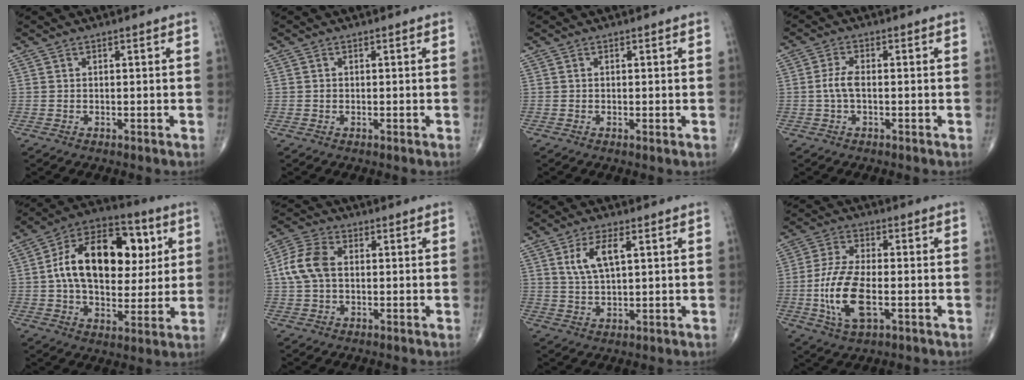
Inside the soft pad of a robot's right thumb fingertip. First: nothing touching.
{"total": 0.6, "force": [-0.1, 0.5, 0.3], "torque": [-0.004, 0.002, -0.004]}
{"total": 0.0}
{"total": 3.3, "force": [-0.4, 1.5, 2.9], "torque": [-0.069, 0.007, -0.012]}
{"total": 22.3, "force": [4.3, 13.6, 17.2], "torque": [-0.247, 0.012, 0.063]}
{"total": 8.1, "force": [0.6, 5.4, 6.1], "torque": [-0.132, 0.020, 0.007]}
{"total": 6.4, "force": [2.4, 2.5, 5.4], "torque": [-0.108, -0.005, 0.051]}
{"total": 12.4, "force": [-2.6, 5.5, 10.8], "torque": [-0.224, 0.006, -0.048]}